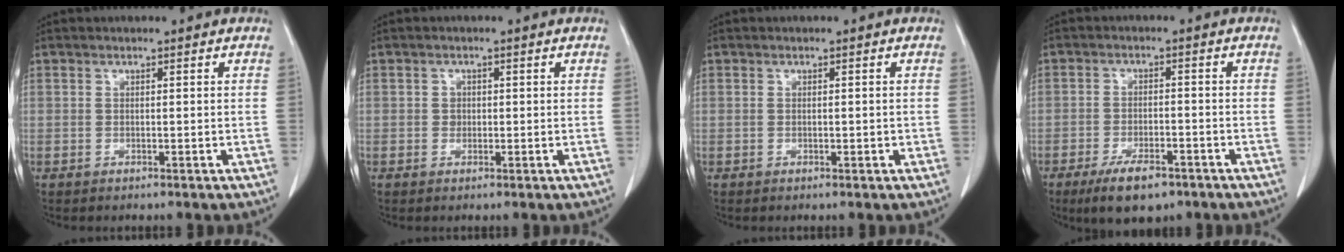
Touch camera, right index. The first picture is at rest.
{"total": 1.2, "force": [0.1, 1.2, 0.4], "torque": [-0.005, 0.002, 0.001]}
{"total": 0.7, "force": [0.0, 0.4, 0.5], "torque": [-0.009, 0.001, 0.000]}
{"total": 7.3, "force": [-5.0, 2.6, 4.7], "torque": [-0.083, -0.007, -0.078]}